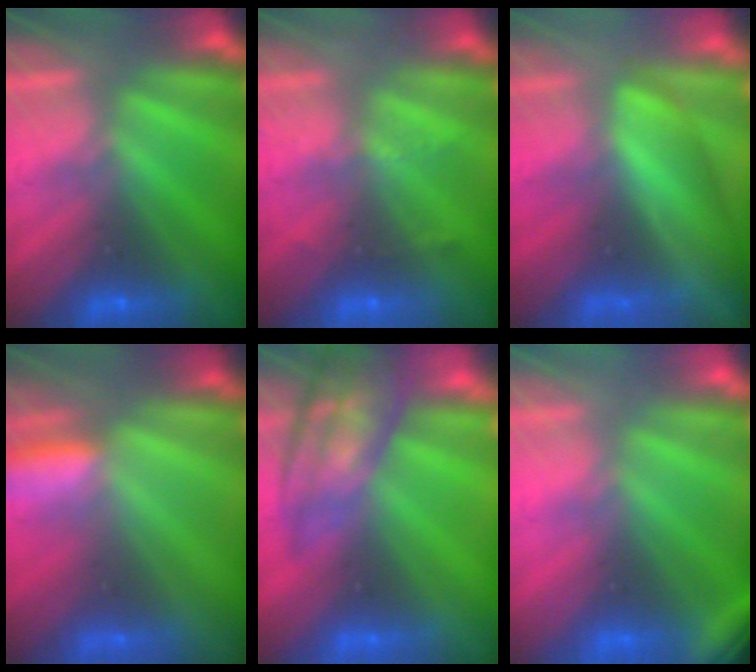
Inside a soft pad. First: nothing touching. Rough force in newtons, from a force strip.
{"total": 2.3}
{"total": 4.1}
{"total": 3.2}
{"total": 7.8}
{"total": 2.9}